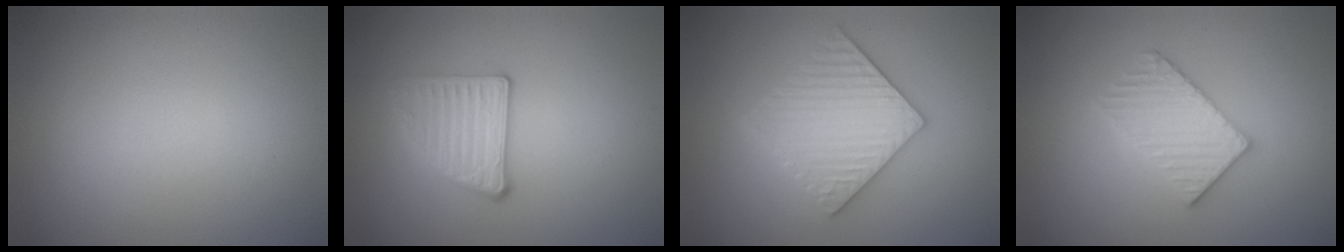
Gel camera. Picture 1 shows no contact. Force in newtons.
{"total": 2.7, "press": 2.5, "slide": 1.2}
{"total": 5.7, "press": 5.6, "slide": 1.1}
{"total": 3.1, "press": 3.1, "slide": 0.4}